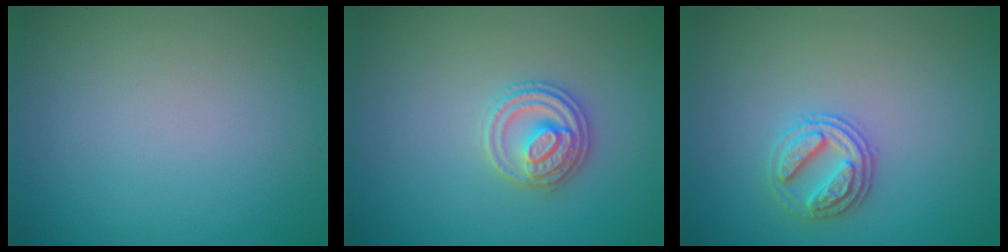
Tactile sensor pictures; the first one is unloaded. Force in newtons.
{"total": 2.9, "press": 2.9, "slide": 0.1}
{"total": 2.6, "press": 2.6, "slide": 0.5}